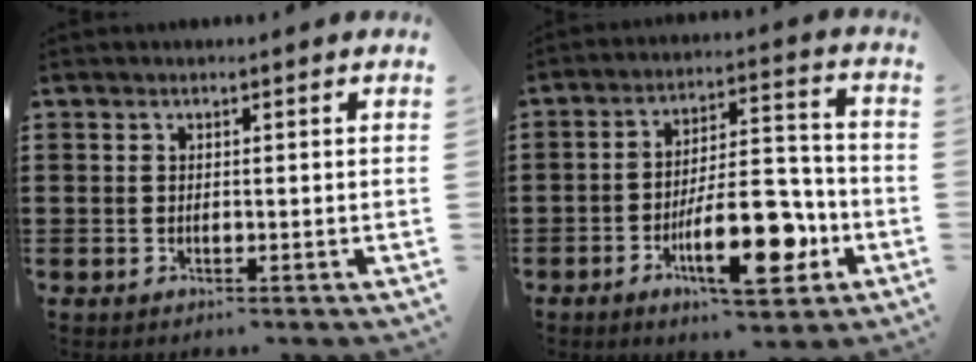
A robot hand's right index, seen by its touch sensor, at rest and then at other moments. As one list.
[{"total": 14.1, "force": [-5.5, 5.4, 11.9], "torque": [-0.193, 0.006, -0.093]}]